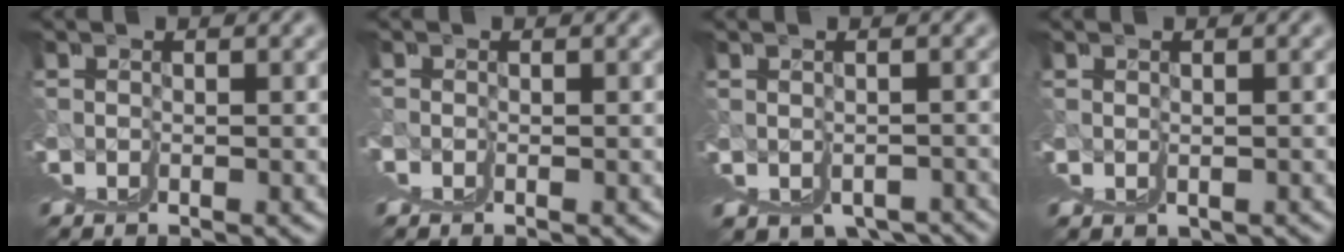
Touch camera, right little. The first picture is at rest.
{"total": 0.9, "force": [0.6, -0.4, -0.5], "torque": [0.012, 0.004, 0.008]}
{"total": 3.6, "force": [-1.6, 2.4, 2.2], "torque": [-0.035, -0.019, -0.015]}
{"total": 0.9, "force": [-0.4, 0.8, 0.0], "torque": [0.003, -0.008, -0.004]}